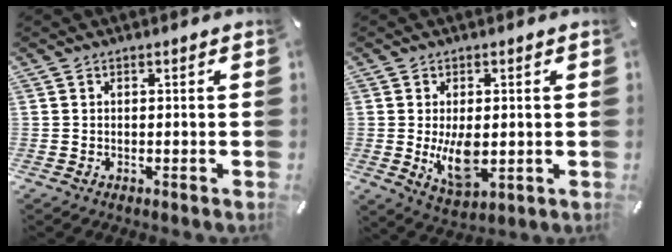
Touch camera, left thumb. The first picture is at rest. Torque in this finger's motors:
{"motor_torque": [-0.17, 0.70, 0.24, -0.15, 0.07]}